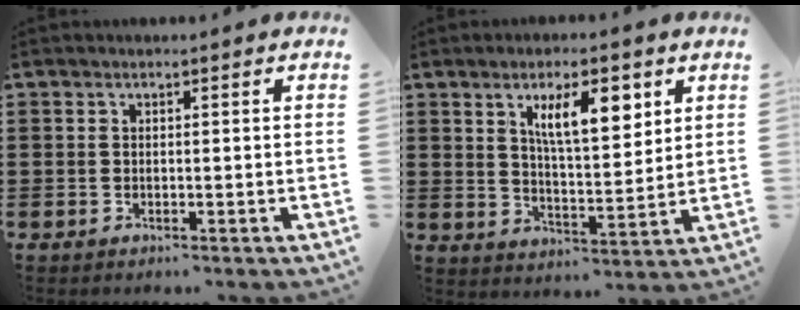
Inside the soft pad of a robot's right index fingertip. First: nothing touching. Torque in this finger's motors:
{"motor_torque": [0.44, -0.05, 0.38, 0.14]}